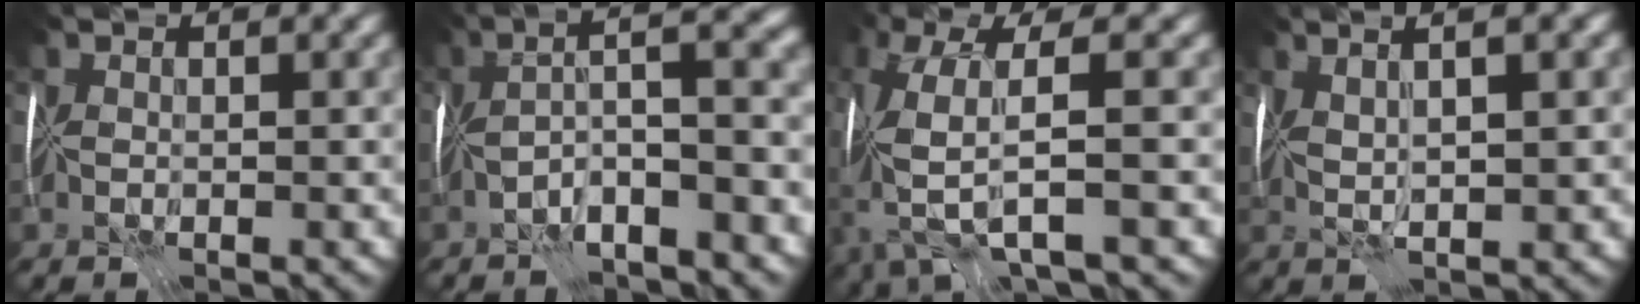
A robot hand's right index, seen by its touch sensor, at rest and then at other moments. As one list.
[{"total": 5.2, "force": [-2.3, 0.0, 4.6], "torque": [-0.070, 0.020, -0.045]}, {"total": 6.5, "force": [-2.1, 1.0, 6.0], "torque": [-0.162, -0.010, -0.041]}, {"total": 3.6, "force": [1.5, 0.0, 3.3], "torque": [-0.049, 0.006, 0.020]}]